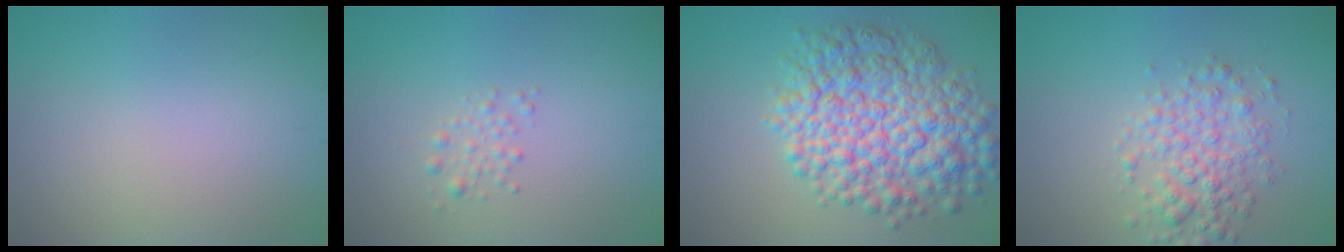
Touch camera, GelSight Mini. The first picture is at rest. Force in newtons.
{"total": 1.2, "press": 1.2, "slide": 0.0}
{"total": 10.2, "press": 10.2, "slide": 0.2}
{"total": 3.9, "press": 3.9, "slide": 0.1}